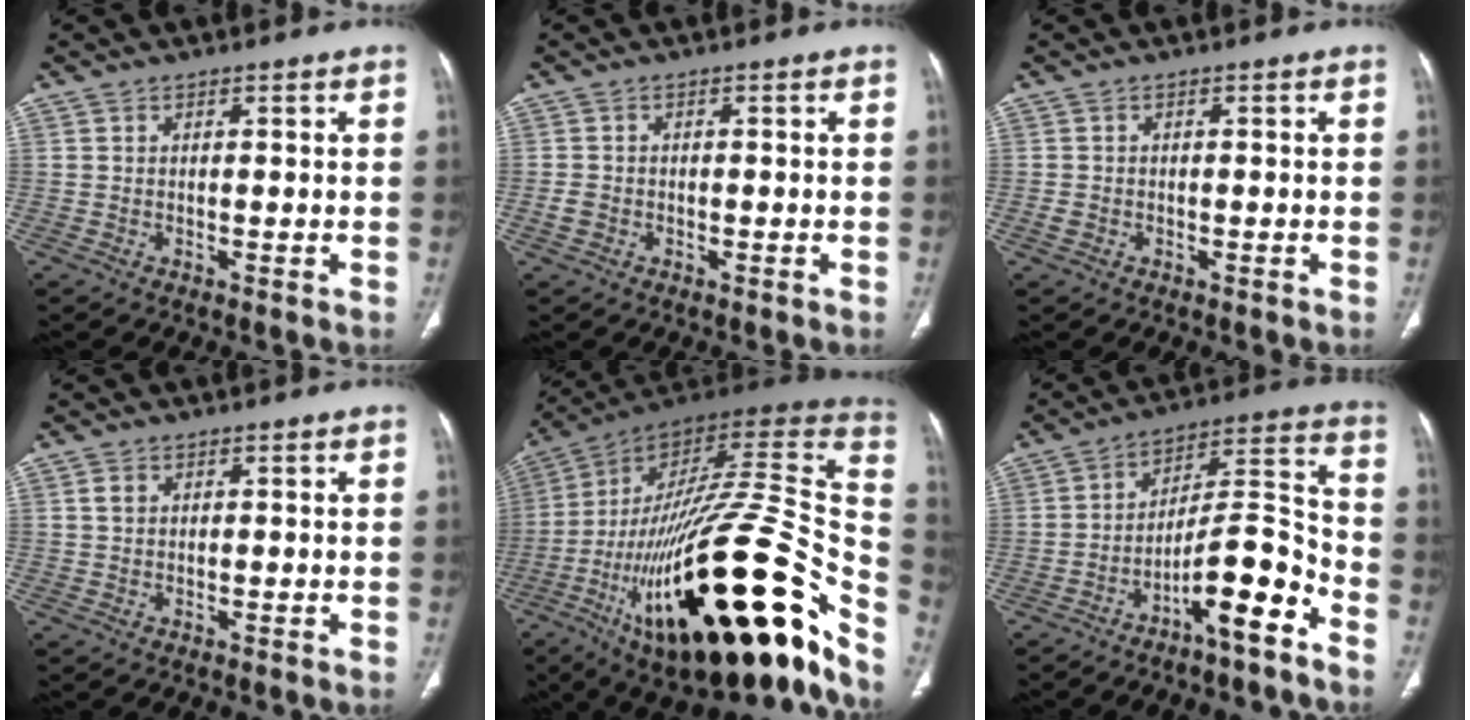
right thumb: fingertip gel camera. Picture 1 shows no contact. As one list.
[{"total": 1.9, "force": [-0.7, 1.5, 0.9], "torque": [-0.020, 0.007, -0.013]}, {"total": 1.2, "force": [-0.5, 0.9, 0.5], "torque": [-0.013, 0.005, -0.008]}, {"total": 1.4, "force": [0.4, 1.1, 0.7], "torque": [-0.010, 0.004, 0.007]}, {"total": 47.3, "force": [-16.8, 14.9, 41.6], "torque": [-0.574, 0.061, -0.268]}, {"total": 13.1, "force": [-7.9, 2.7, 10.2], "torque": [-0.162, 0.080, -0.130]}]